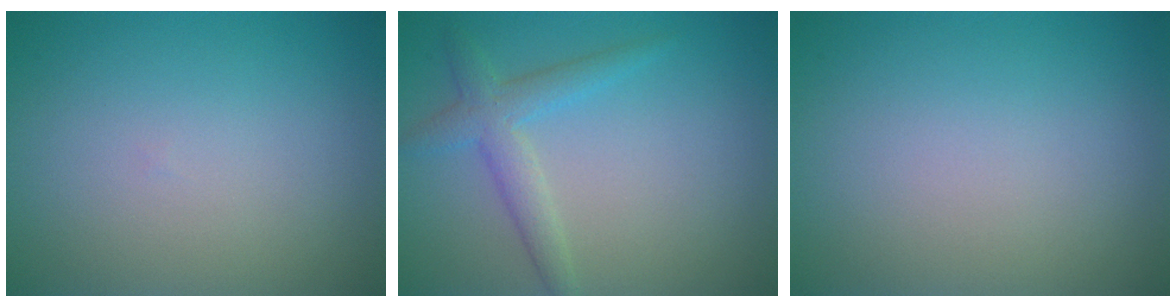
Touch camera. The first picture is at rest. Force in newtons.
{"total": 2.8, "press": 2.8, "slide": 0.0}
{"total": 0.0}